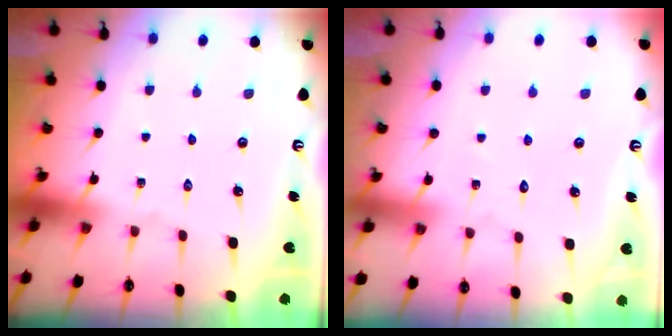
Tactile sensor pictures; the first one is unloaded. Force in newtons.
{"total": 2.6, "press": 2.5, "slide": 0.3}